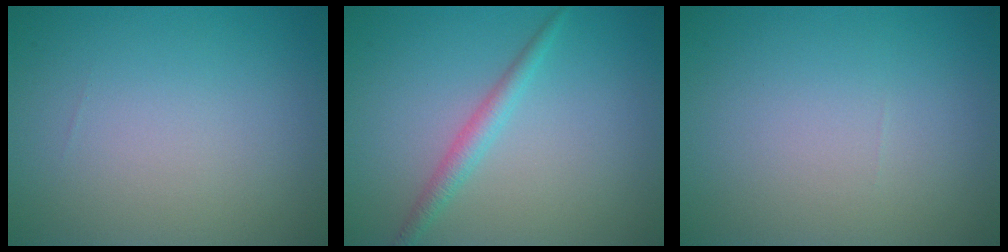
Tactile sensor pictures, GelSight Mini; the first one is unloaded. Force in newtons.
{"total": 1.9, "press": 1.9, "slide": 0.1}
{"total": 0.0}